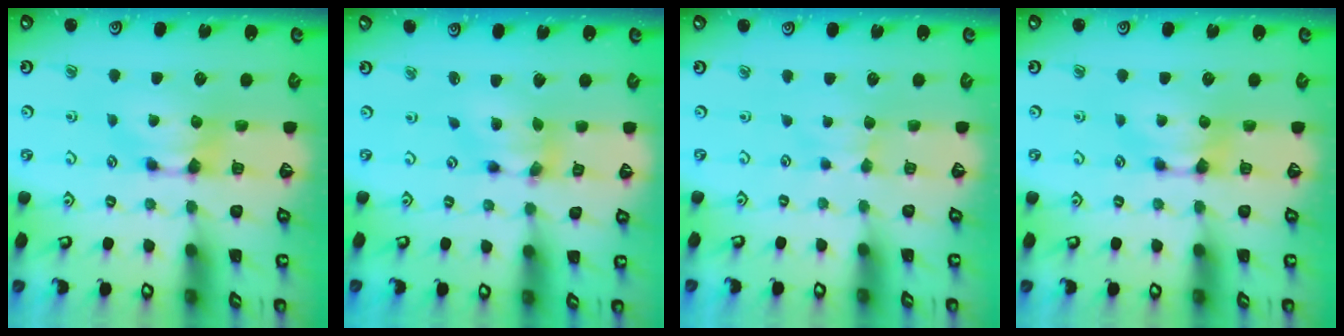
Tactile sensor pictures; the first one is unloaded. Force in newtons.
{"total": 4.4, "press": 4.1, "slide": 1.4}
{"total": 2.7, "press": 2.6, "slide": 0.4}
{"total": 0.0}